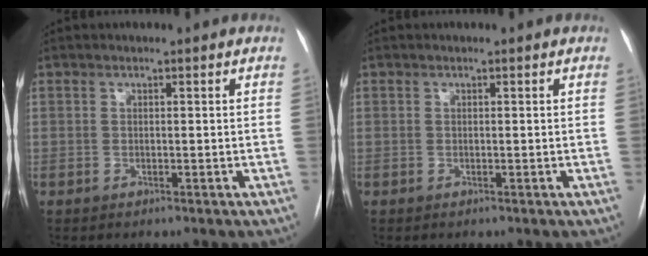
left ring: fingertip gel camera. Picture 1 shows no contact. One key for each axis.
{"total": 0.0}